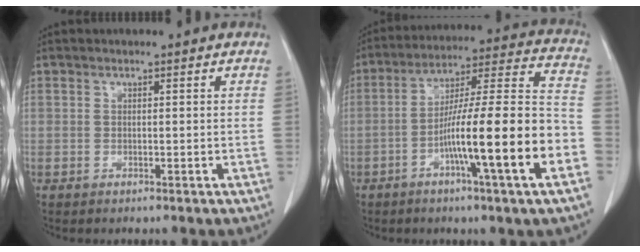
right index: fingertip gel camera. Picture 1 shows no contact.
{"total": 19.0, "force": [-6.4, 0.2, 17.9], "torque": [-0.259, 0.010, -0.105]}